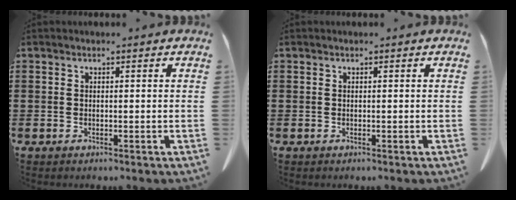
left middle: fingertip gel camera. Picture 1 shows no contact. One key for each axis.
{"total": 0.0}